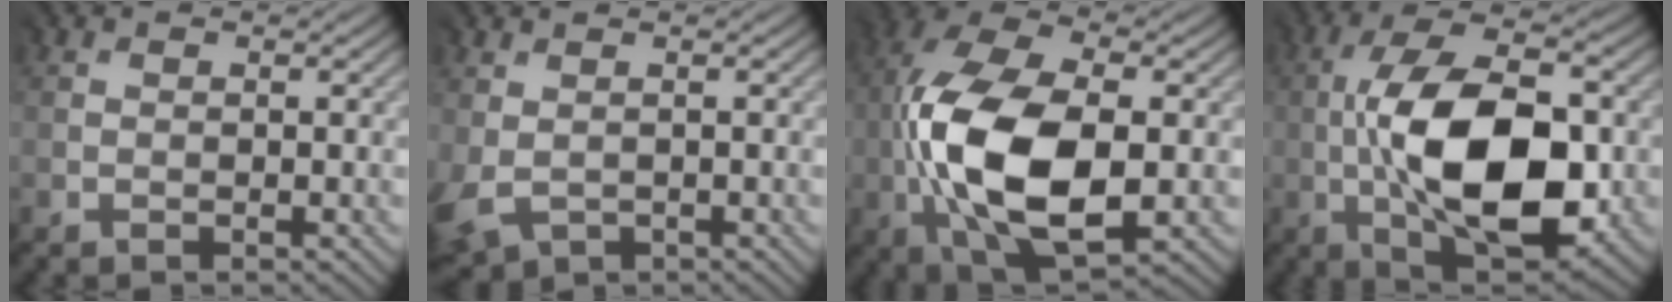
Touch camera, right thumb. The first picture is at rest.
{"total": 3.3, "force": [0.0, 2.8, 1.8], "torque": [-0.073, -0.011, 0.006]}
{"total": 14.6, "force": [-1.9, 7.9, 12.1], "torque": [-0.264, 0.010, -0.043]}
{"total": 13.7, "force": [-1.8, 6.3, 12.0], "torque": [-0.205, 0.012, -0.033]}